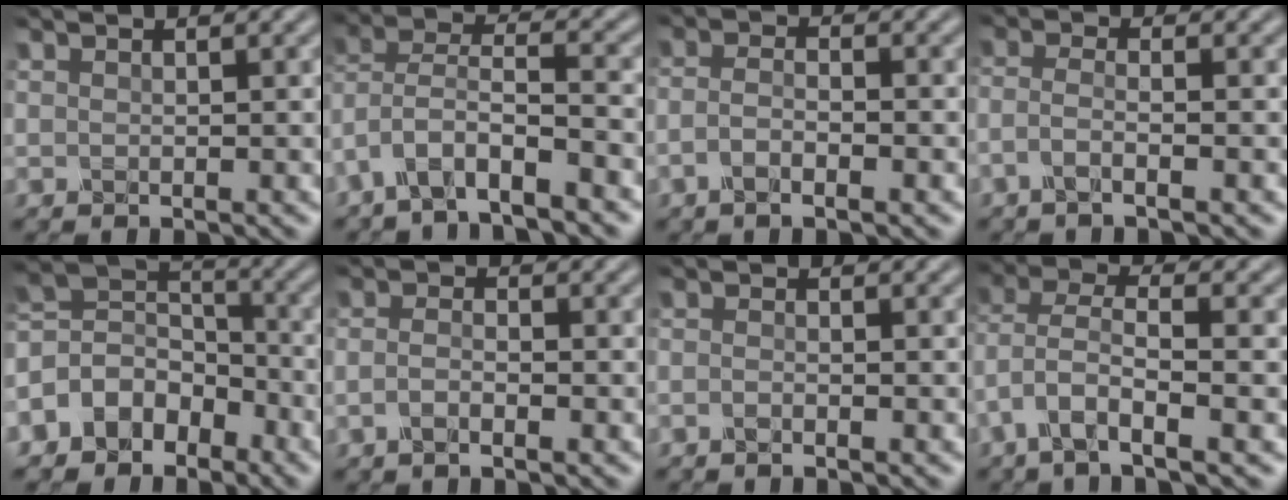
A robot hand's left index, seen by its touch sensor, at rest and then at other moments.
{"total": 6.0, "force": [-4.1, 1.8, 3.9], "torque": [-0.073, 0.003, -0.085]}
{"total": 2.5, "force": [-1.1, 0.9, 2.1], "torque": [-0.041, 0.000, -0.025]}
{"total": 2.4, "force": [-1.2, 0.6, 2.0], "torque": [-0.036, -0.001, -0.038]}
{"total": 6.3, "force": [-3.8, 4.4, 2.4], "torque": [-0.040, 0.009, -0.090]}
{"total": 1.8, "force": [-0.8, 0.6, 1.5], "torque": [-0.030, 0.000, -0.019]}
{"total": 1.1, "force": [-0.7, 0.3, 0.8], "torque": [-0.013, -0.004, -0.018]}
{"total": 5.3, "force": [-2.2, 1.9, 4.4], "torque": [-0.091, 0.003, -0.053]}